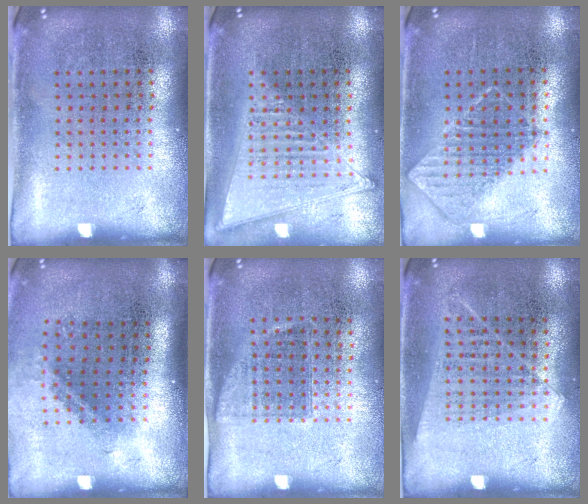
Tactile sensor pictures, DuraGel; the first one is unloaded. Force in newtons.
{"total": 1.4, "press": 1.4, "slide": 0.1}
{"total": 0.7, "press": 0.7, "slide": 0.1}
{"total": 1.4, "press": 1.0, "slide": 1.1}
{"total": 0.9, "press": 0.8, "slide": 0.5}
{"total": 1.1, "press": 1.0, "slide": 0.6}